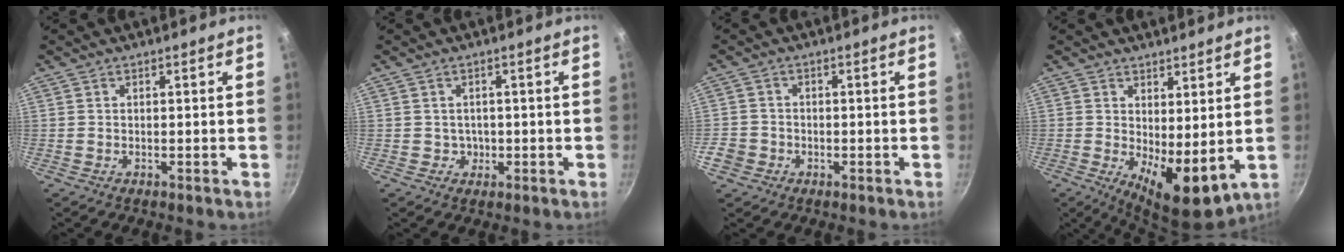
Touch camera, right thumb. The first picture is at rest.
{"total": 1.8, "force": [-0.1, 1.8, 0.4], "torque": [0.008, -0.001, 0.002]}
{"total": 4.5, "force": [-1.8, 3.8, 1.4], "torque": [-0.021, 0.021, -0.032]}
{"total": 9.1, "force": [0.9, 3.8, 8.3], "torque": [-0.109, -0.027, 0.023]}